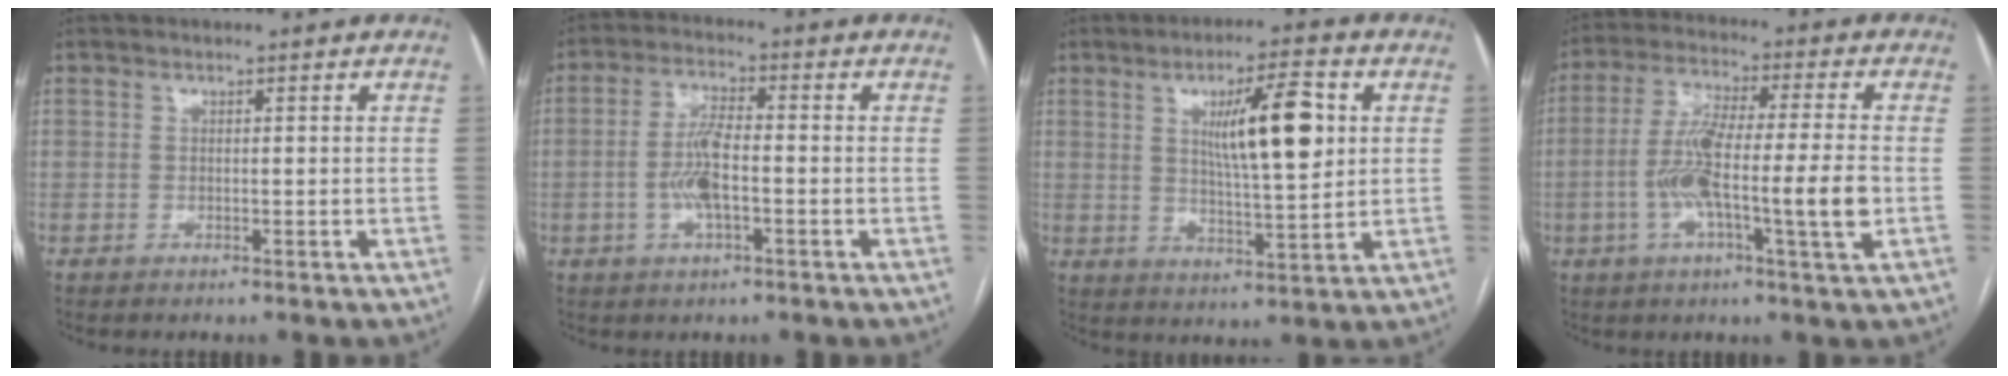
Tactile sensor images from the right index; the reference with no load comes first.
{"total": 6.4, "force": [-1.2, 1.6, 6.1], "torque": [-0.127, 0.005, -0.025]}
{"total": 11.0, "force": [3.0, 1.7, 10.5], "torque": [-0.170, 0.002, 0.051]}
{"total": 13.1, "force": [-2.5, 0.6, 12.9], "torque": [-0.239, 0.001, -0.051]}